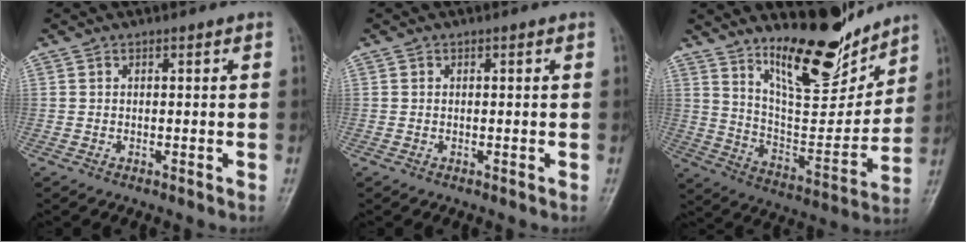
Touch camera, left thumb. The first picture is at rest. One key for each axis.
{"total": 0.0}
{"total": 16.7, "fx": 13.2, "fy": 5.0, "fz": 8.9, "tx": -0.096, "ty": -0.102, "tz": 0.230}